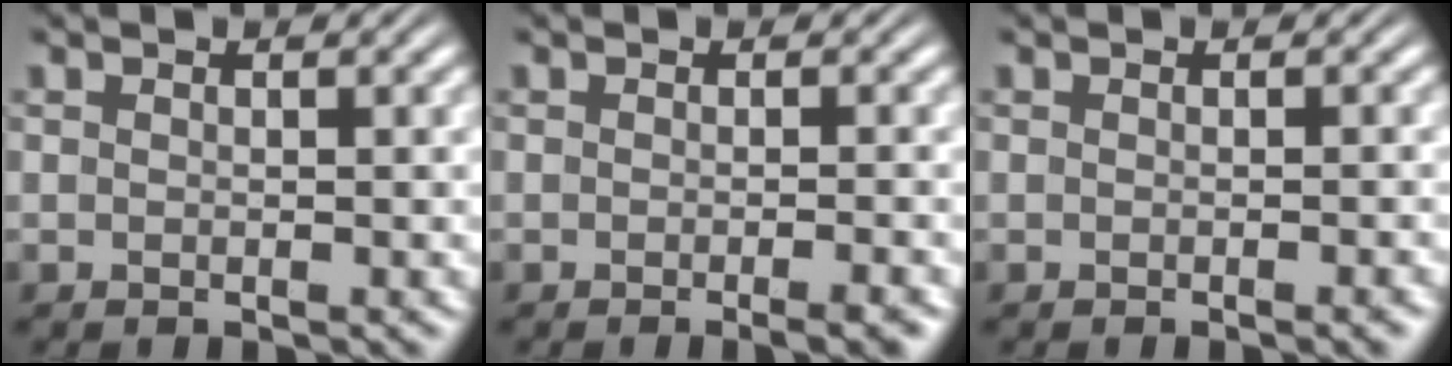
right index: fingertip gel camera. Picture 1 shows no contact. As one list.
[{"total": 1.7, "force": [-1.3, 0.1, 1.2], "torque": [-0.012, 0.004, -0.023]}, {"total": 0.6, "force": [-0.5, -0.2, 0.3], "torque": [-0.004, 0.006, -0.010]}]